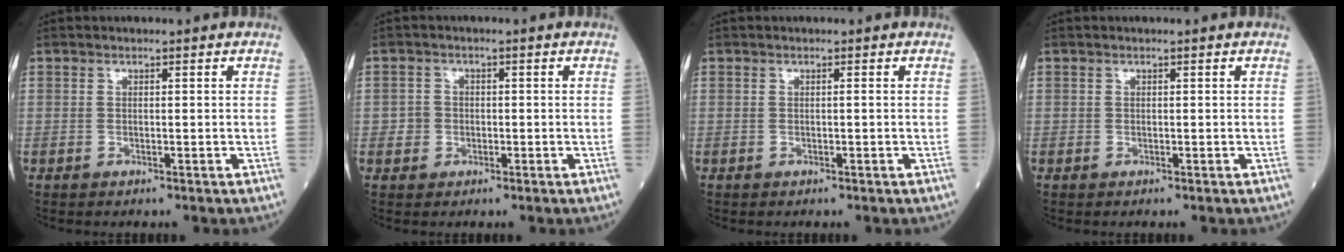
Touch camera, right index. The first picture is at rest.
{"total": 1.8, "force": [-0.5, 1.6, 0.5], "torque": [-0.006, 0.006, -0.008]}
{"total": 0.0}
{"total": 0.0}